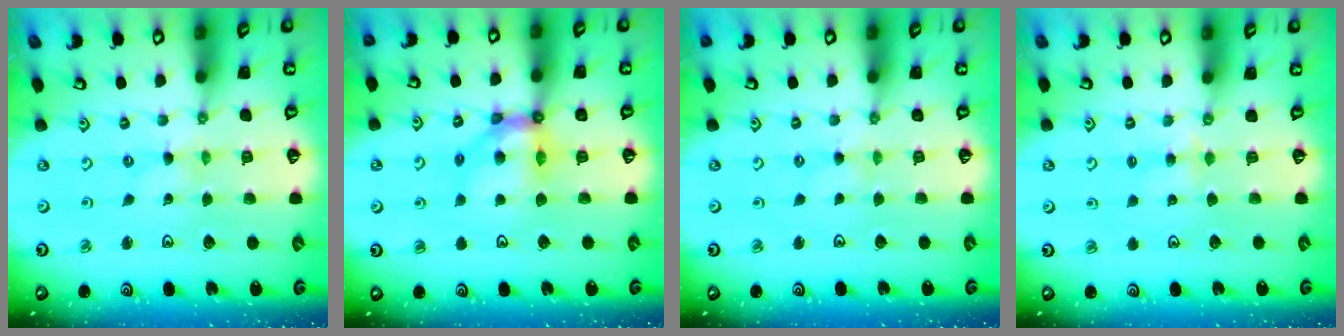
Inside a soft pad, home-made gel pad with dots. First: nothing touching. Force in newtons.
{"total": 9.0, "press": 8.9, "slide": 1.7}
{"total": 1.4, "press": 1.4, "slide": 0.4}
{"total": 2.6, "press": 2.5, "slide": 0.4}